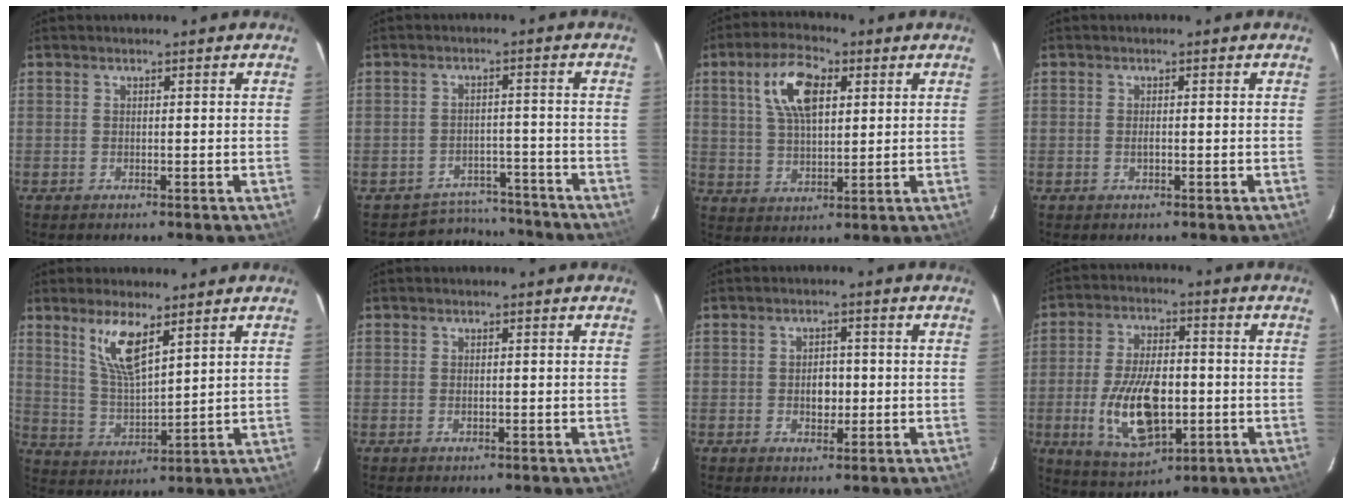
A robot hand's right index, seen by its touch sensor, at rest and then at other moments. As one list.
[{"total": 8.7, "force": [-7.8, 3.7, -0.1], "torque": [0.000, 0.034, -0.102]}, {"total": 10.2, "force": [3.8, 4.6, 8.3], "torque": [-0.159, 0.018, 0.071]}, {"total": 0.8, "force": [-0.3, 0.3, 0.7], "torque": [-0.013, -0.002, -0.004]}, {"total": 8.8, "force": [5.3, 2.3, 6.5], "torque": [-0.124, -0.003, 0.114]}, {"total": 0.7, "force": [-0.1, 0.5, 0.6], "torque": [-0.010, -0.001, -0.001]}, {"total": 3.5, "force": [-0.4, 2.5, 2.3], "torque": [-0.037, 0.003, -0.005]}, {"total": 15.1, "force": [-3.2, 7.6, 12.7], "torque": [-0.248, -0.008, -0.041]}]